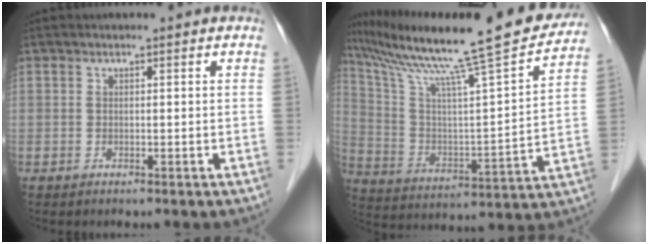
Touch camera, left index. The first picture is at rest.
{"total": 25.2, "force": [21.2, 0.9, 13.5], "torque": [-0.237, -0.024, 0.325]}